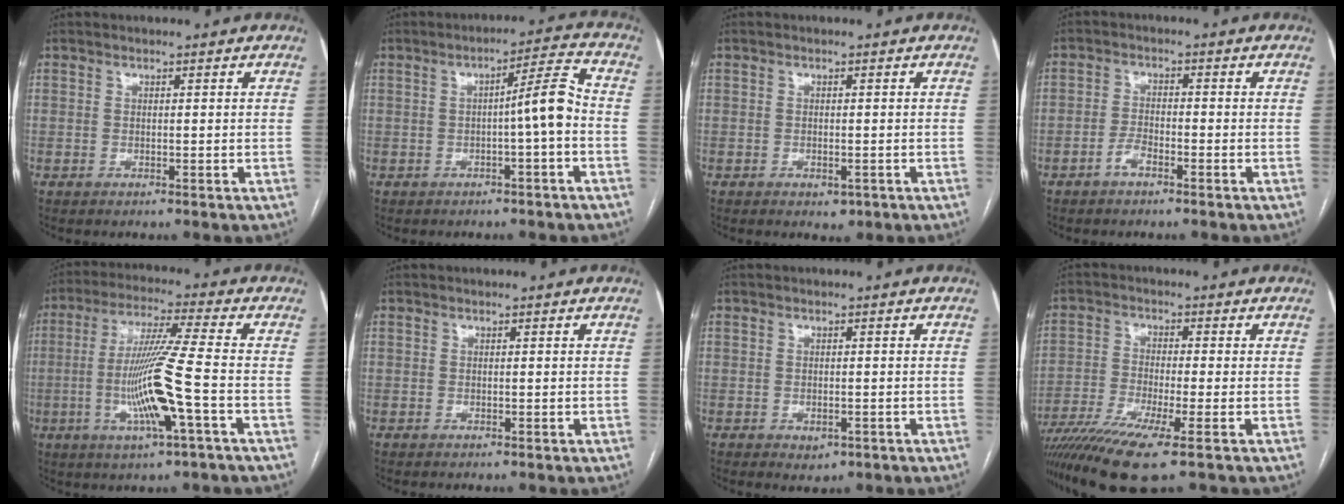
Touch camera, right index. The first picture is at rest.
{"total": 6.1, "force": [-1.1, -0.2, 6.0], "torque": [-0.087, 0.018, -0.015]}
{"total": 1.9, "force": [-0.9, 1.1, 1.1], "torque": [-0.010, 0.001, -0.004]}
{"total": 2.6, "force": [-1.8, 1.0, 1.7], "torque": [-0.031, 0.004, -0.035]}
{"total": 12.9, "force": [-3.0, -0.7, 12.6], "torque": [-0.250, -0.010, -0.061]}
{"total": 0.0}
{"total": 2.0, "force": [-0.9, 1.3, 1.2], "torque": [-0.013, 0.000, -0.003]}
{"total": 11.3, "force": [-7.7, 0.2, 8.3], "torque": [-0.147, -0.022, -0.133]}